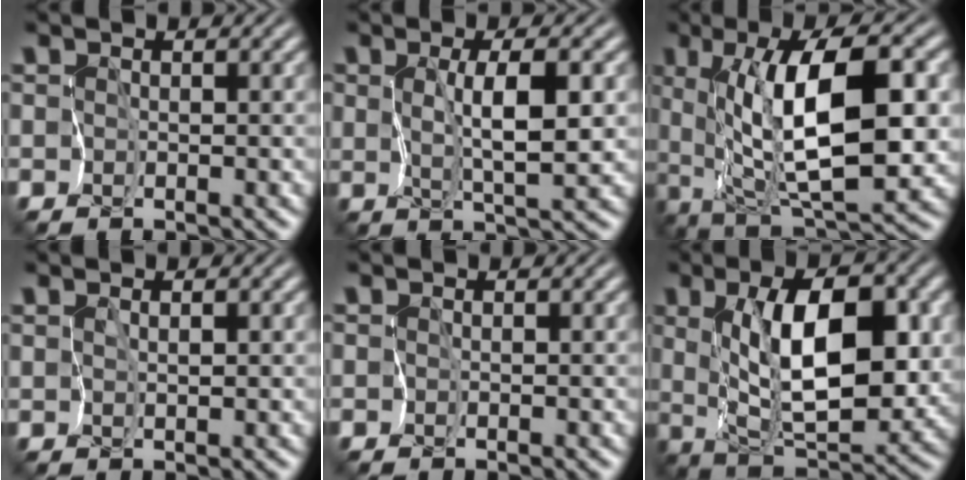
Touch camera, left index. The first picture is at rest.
{"total": 3.9, "force": [1.1, 0.7, 3.7], "torque": [-0.070, 0.001, 0.028]}
{"total": 11.0, "force": [1.9, 3.2, 10.4], "torque": [-0.160, 0.002, 0.035]}
{"total": 0.8, "force": [0.5, 0.0, 0.6], "torque": [-0.008, 0.000, 0.017]}
{"total": 0.0}
{"total": 9.4, "force": [2.1, 3.8, 8.3], "torque": [-0.134, 0.002, 0.045]}